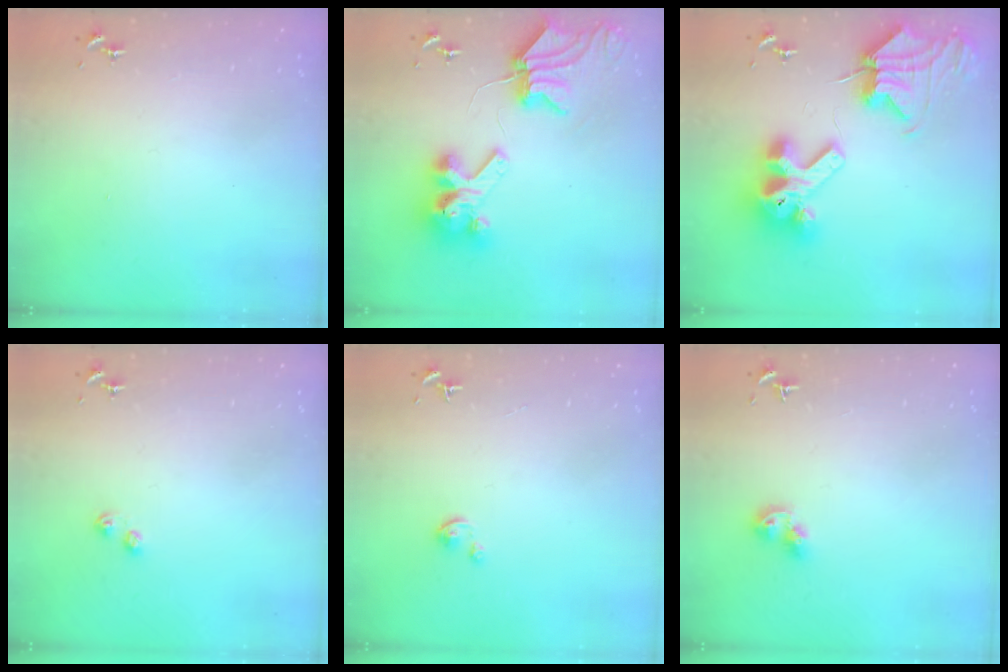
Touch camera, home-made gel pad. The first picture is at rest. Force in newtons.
{"total": 12.7, "press": 12.6, "slide": 1.6}
{"total": 17.7, "press": 17.6, "slide": 2.0}
{"total": 3.9, "press": 3.9, "slide": 0.5}
{"total": 2.7, "press": 2.7, "slide": 0.3}
{"total": 7.1, "press": 7.1, "slide": 0.8}